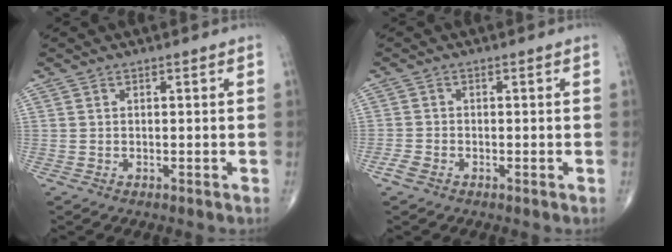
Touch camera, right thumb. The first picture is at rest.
{"total": 1.9, "force": [-1.2, 1.0, 1.2], "torque": [-0.032, -0.002, -0.026]}